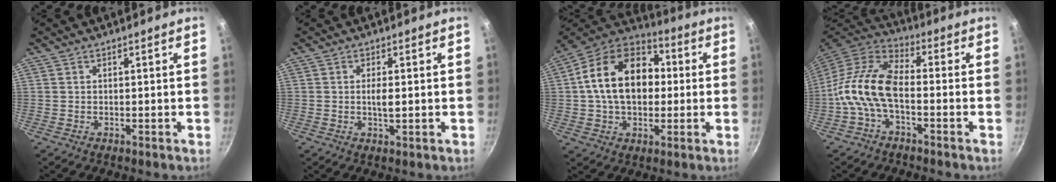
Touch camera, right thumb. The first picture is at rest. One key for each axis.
{"total": 2.6, "fx": 0.0, "fy": 0.8, "fz": 2.5, "tx": -0.046, "ty": -0.002, "tz": -0.003}
{"total": 19.5, "fx": 1.7, "fy": 13.5, "fz": 13.9, "tx": -0.206, "ty": 0.034, "tz": 0.013}
{"total": 12.7, "fx": -2.9, "fy": 6.7, "fz": 10.4, "tx": -0.197, "ty": 0.042, "tz": -0.072}